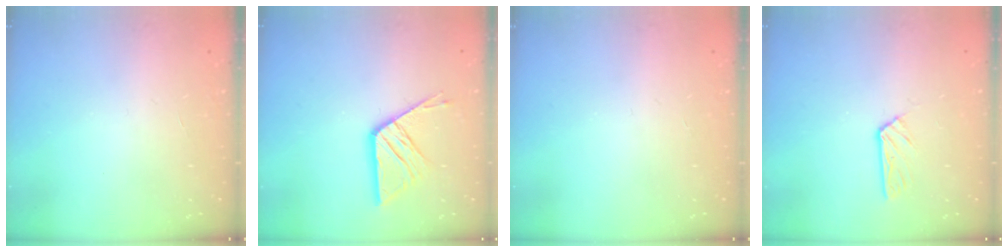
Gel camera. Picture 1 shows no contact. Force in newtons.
{"total": 11.4, "press": 11.4, "slide": 0.8}
{"total": 0.0}
{"total": 4.0, "press": 4.0, "slide": 0.2}